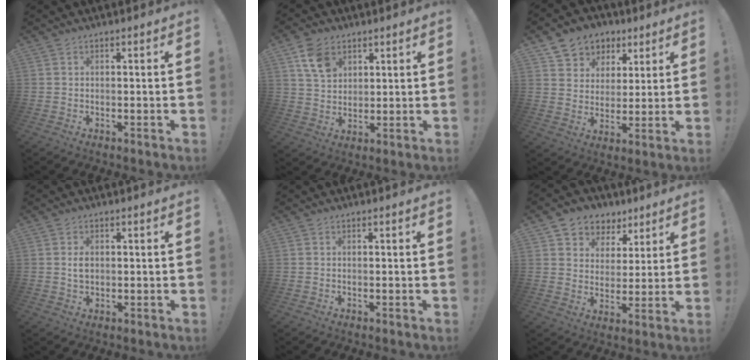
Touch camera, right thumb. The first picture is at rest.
{"total": 9.3, "force": [5.0, 6.5, 4.4], "torque": [-0.070, -0.017, 0.100]}
{"total": 8.5, "force": [4.1, 7.3, 1.3], "torque": [-0.019, -0.029, 0.085]}
{"total": 2.6, "force": [0.2, 1.9, 1.8], "torque": [-0.027, 0.001, 0.002]}
{"total": 0.0}
{"total": 7.7, "force": [4.0, 6.5, 0.9], "torque": [-0.009, -0.028, 0.081]}